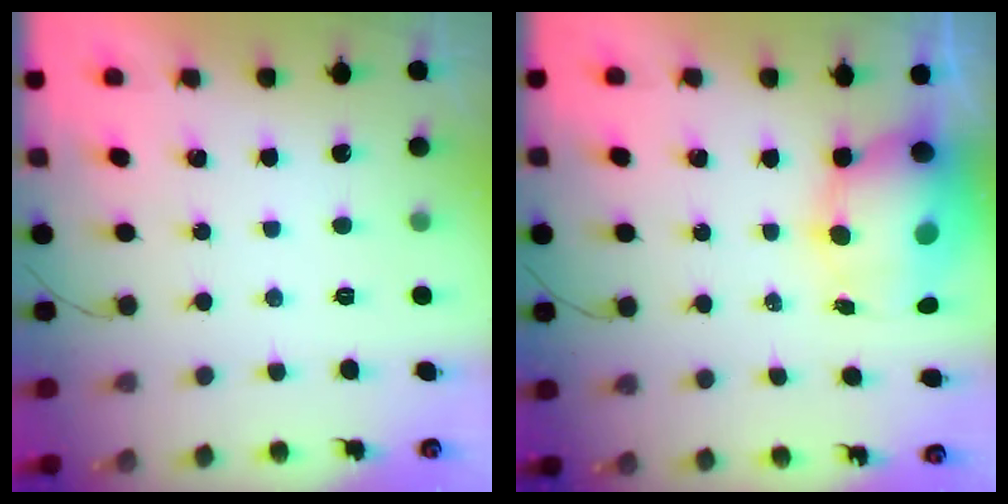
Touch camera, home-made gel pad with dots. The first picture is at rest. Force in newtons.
{"total": 11.1, "press": 10.7, "slide": 2.9}